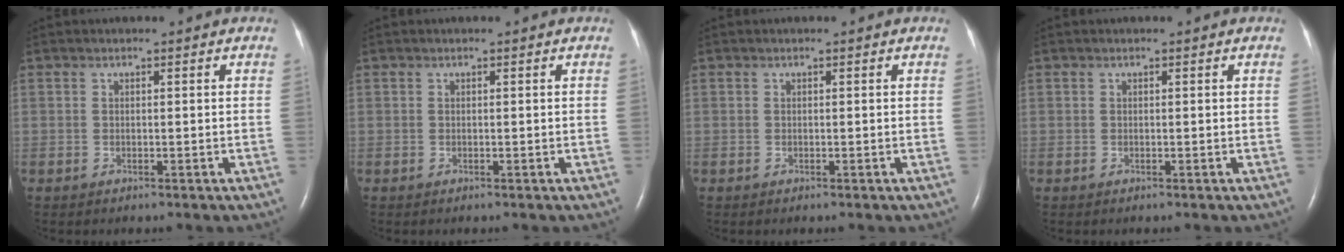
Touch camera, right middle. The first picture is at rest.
{"total": 0.0}
{"total": 0.0}
{"total": 0.0}